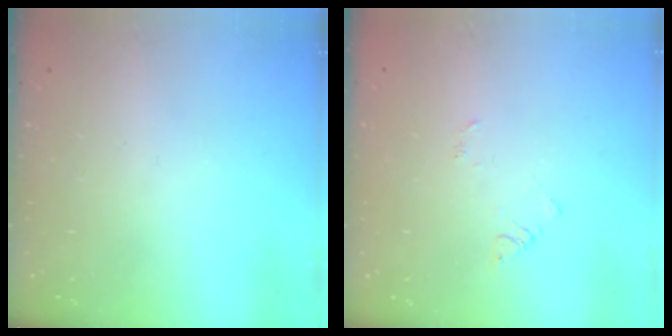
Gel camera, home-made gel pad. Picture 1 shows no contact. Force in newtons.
{"total": 2.9, "press": 2.9, "slide": 0.3}